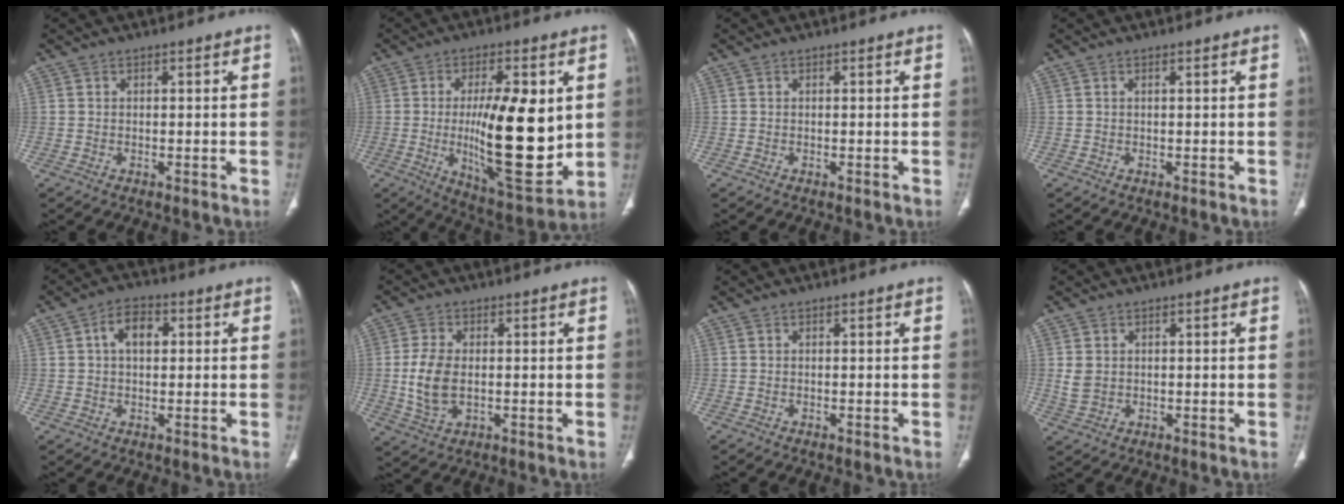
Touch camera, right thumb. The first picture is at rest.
{"total": 20.8, "force": [0.6, 6.9, 19.7], "torque": [-0.291, -0.033, 0.021]}
{"total": 0.0}
{"total": 0.0}
{"total": 6.2, "force": [1.5, 3.9, 4.6], "torque": [-0.064, 0.006, 0.018]}
{"total": 7.4, "force": [-0.2, 4.2, 6.0], "torque": [-0.130, -0.004, 0.001]}
{"total": 0.0}
{"total": 3.1, "force": [0.6, 2.4, 1.9], "torque": [-0.036, -0.002, 0.017]}